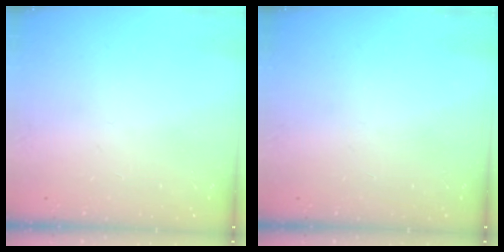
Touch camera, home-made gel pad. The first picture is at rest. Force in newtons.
{"total": 0.0}